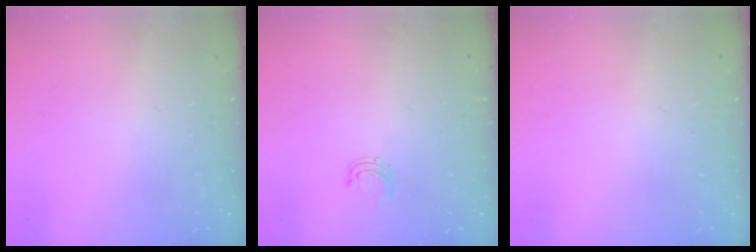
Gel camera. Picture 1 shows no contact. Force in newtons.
{"total": 2.8, "press": 2.8, "slide": 0.5}
{"total": 0.0}